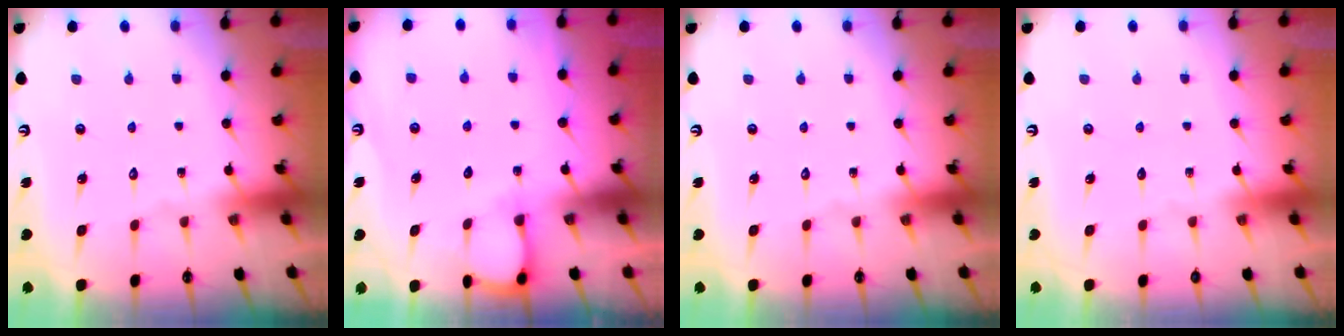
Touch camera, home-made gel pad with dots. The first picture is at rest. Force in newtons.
{"total": 2.6, "press": 2.6, "slide": 0.3}
{"total": 0.0}
{"total": 0.0}